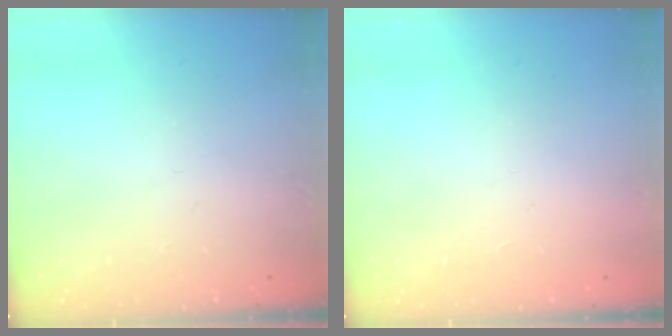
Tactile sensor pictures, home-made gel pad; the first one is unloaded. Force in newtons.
{"total": 1.7, "press": 1.6, "slide": 0.1}